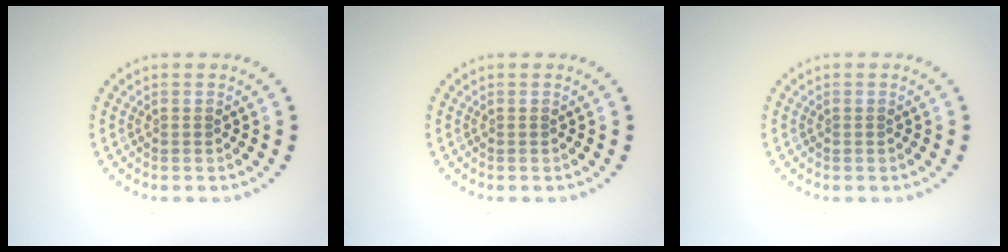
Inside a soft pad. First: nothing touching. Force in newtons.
{"total": 0.0}
{"total": 0.0}